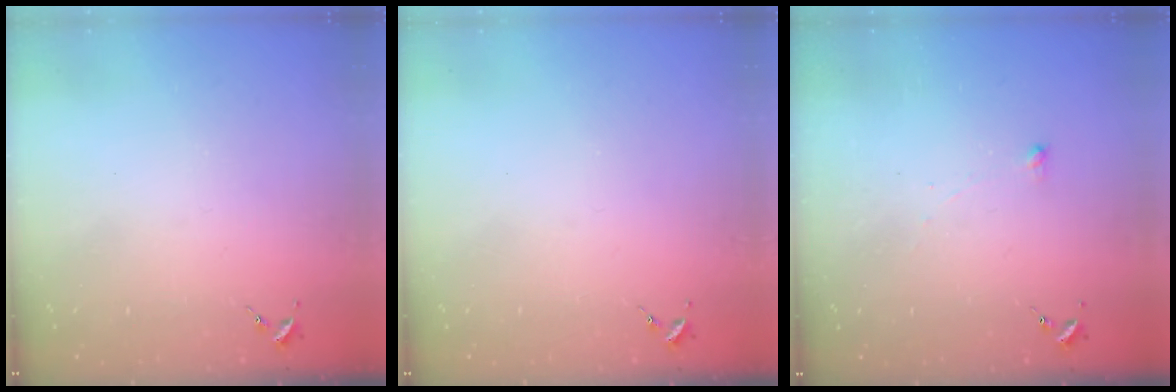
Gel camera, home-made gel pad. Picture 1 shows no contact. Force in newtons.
{"total": 0.0}
{"total": 2.5, "press": 2.5, "slide": 0.2}